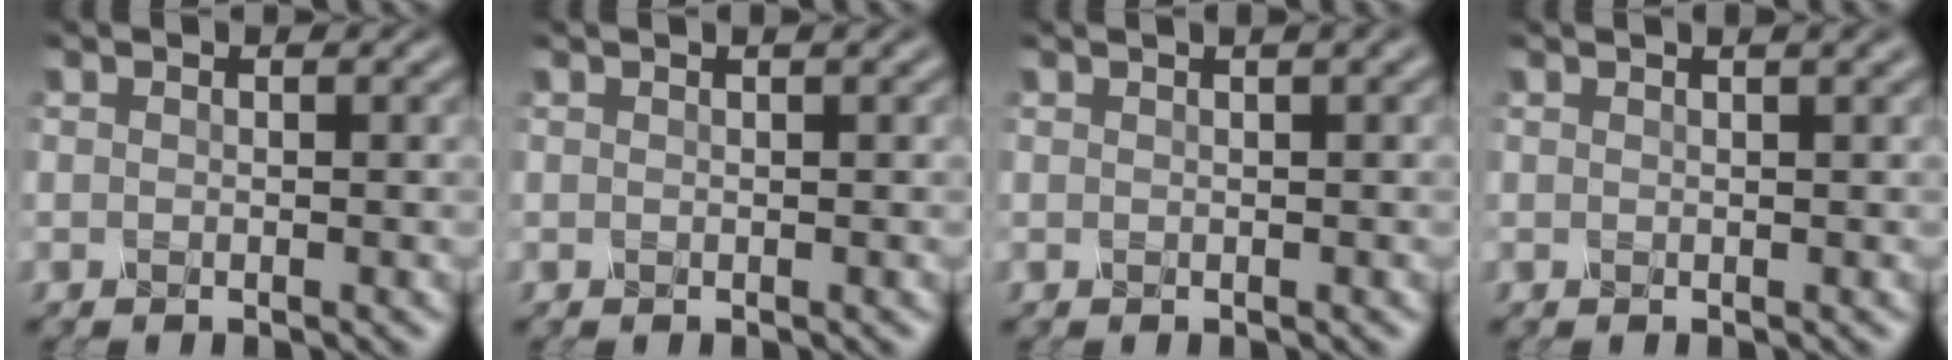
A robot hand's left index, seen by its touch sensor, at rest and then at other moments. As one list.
[{"total": 0.7, "force": [0.4, 0.1, 0.5], "torque": [-0.011, 0.000, 0.002]}, {"total": 1.5, "force": [0.8, 0.3, 1.2], "torque": [-0.018, 0.003, 0.008]}, {"total": 2.4, "force": [1.5, 0.9, 1.7], "torque": [-0.010, 0.008, 0.003]}]